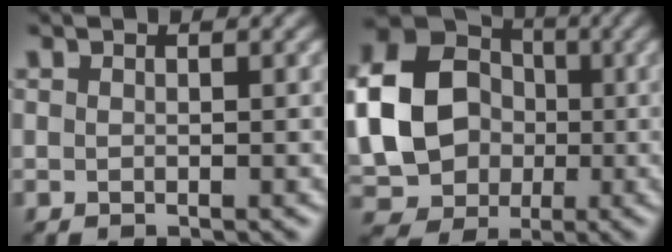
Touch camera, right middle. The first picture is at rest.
{"total": 13.2, "force": [-0.3, 11.2, 7.1], "torque": [-0.178, 0.000, -0.017]}